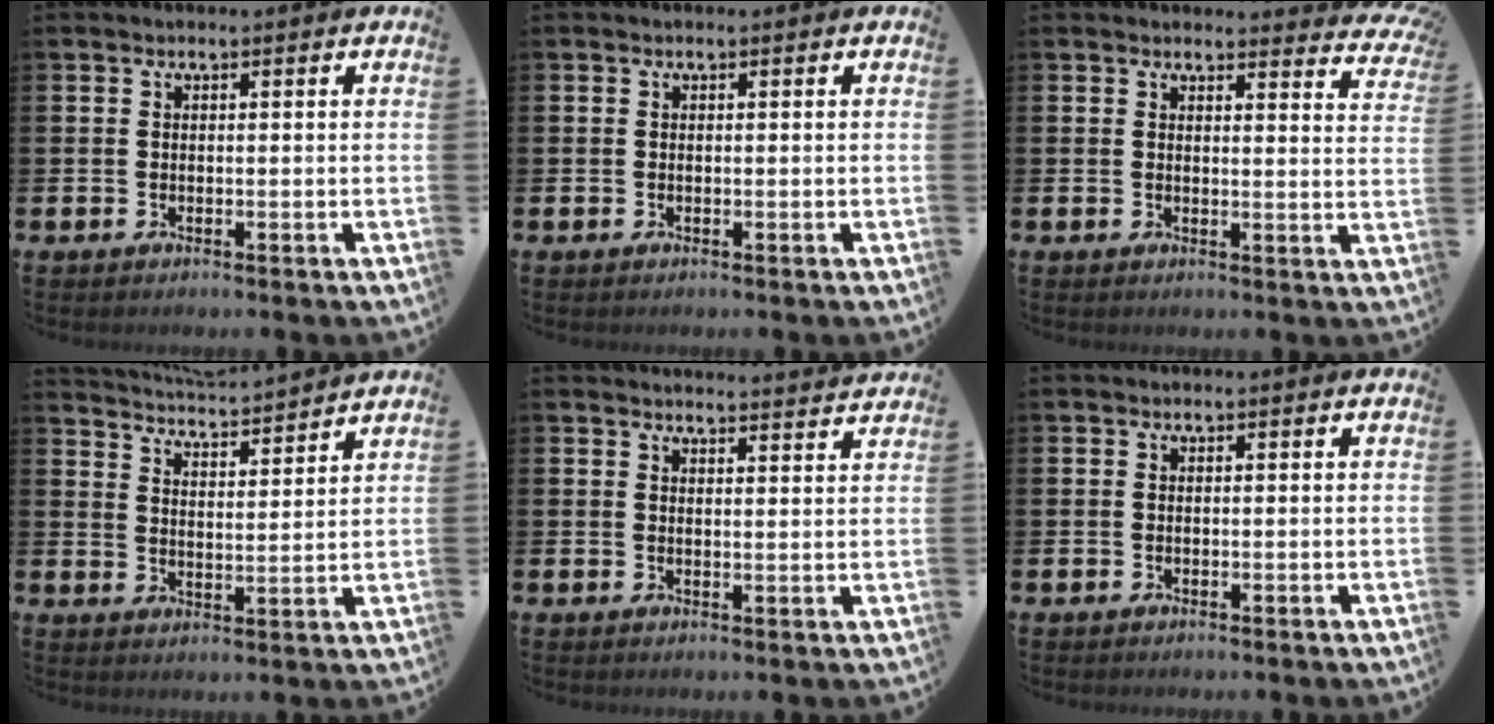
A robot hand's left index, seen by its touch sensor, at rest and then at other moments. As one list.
[{"total": 0.0}, {"total": 2.9, "force": [2.9, 0.3, 0.2], "torque": [0.010, -0.026, 0.048]}, {"total": 4.4, "force": [4.4, -0.2, -0.1], "torque": [-0.018, -0.041, 0.075]}, {"total": 3.1, "force": [3.1, -0.4, -0.2], "torque": [0.010, -0.026, 0.053]}, {"total": 0.0}]